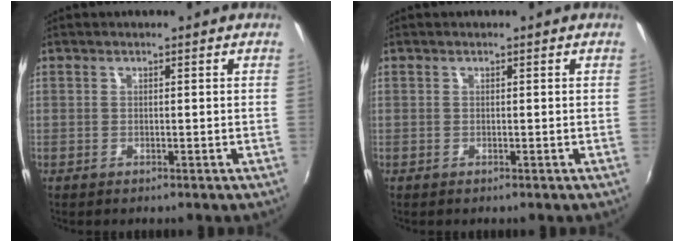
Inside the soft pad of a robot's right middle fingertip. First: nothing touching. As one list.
[{"total": 0.0}]